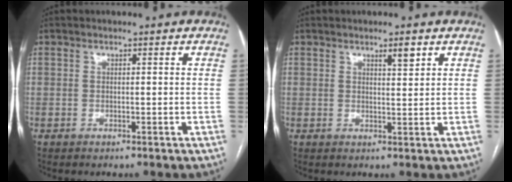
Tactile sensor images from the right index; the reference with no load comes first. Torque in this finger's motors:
{"motor_torque": [0.14, 0.13, 0.01, 0.03]}